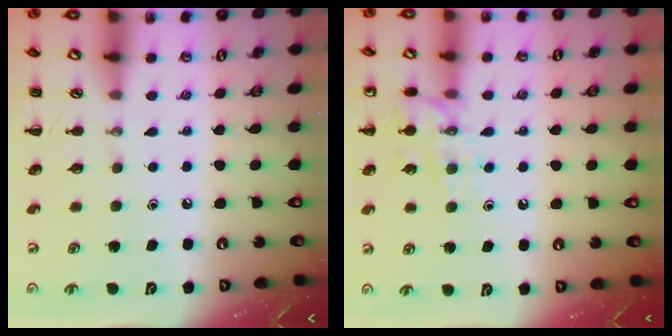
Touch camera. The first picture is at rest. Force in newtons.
{"total": 12.0, "press": 11.9, "slide": 0.8}